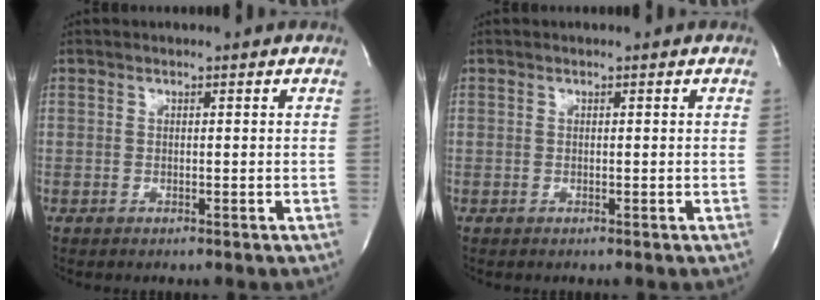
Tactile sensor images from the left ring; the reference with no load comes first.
{"total": 0.0}